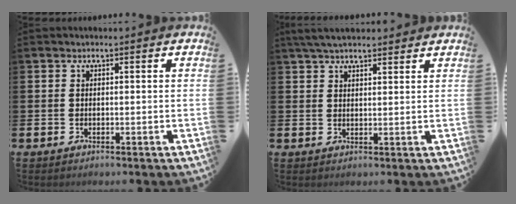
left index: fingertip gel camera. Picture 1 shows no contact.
{"total": 4.2, "force": [3.8, 1.0, 1.5], "torque": [-0.032, -0.008, 0.070]}